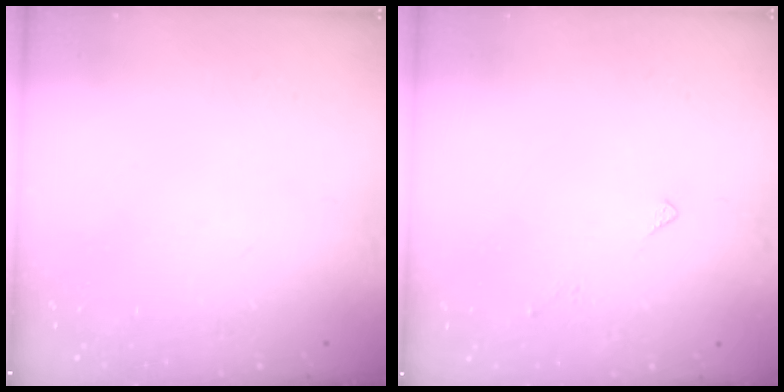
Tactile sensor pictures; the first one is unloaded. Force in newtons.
{"total": 3.4, "press": 3.4, "slide": 0.6}